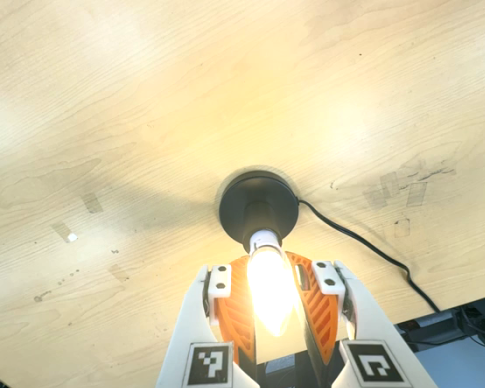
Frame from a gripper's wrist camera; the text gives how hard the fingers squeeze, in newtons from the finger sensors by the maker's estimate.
{"total": 16.4, "left": 15.4, "right": 17.5}